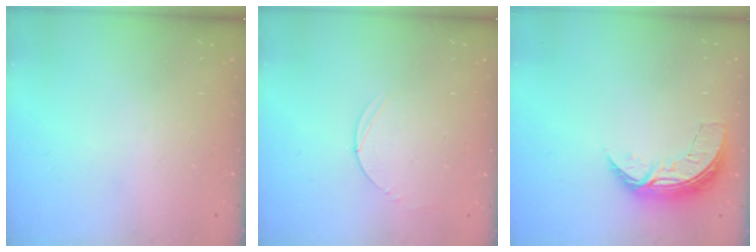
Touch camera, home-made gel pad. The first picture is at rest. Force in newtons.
{"total": 2.8, "press": 2.8, "slide": 0.3}
{"total": 7.3, "press": 7.3, "slide": 0.4}